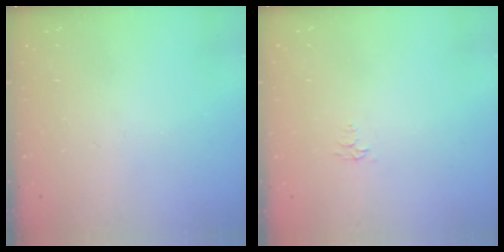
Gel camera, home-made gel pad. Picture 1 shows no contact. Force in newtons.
{"total": 3.7, "press": 3.7, "slide": 0.4}